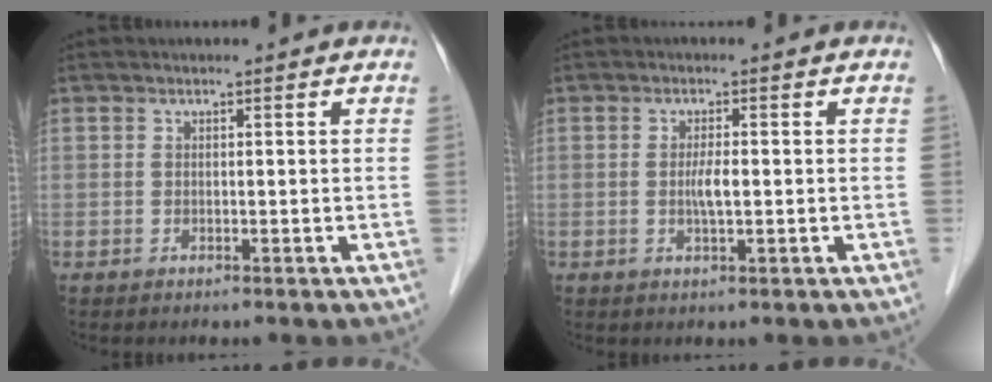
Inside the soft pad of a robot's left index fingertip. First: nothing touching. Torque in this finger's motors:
{"motor_torque": [0.73, 0.45, 0.08, 0.08]}